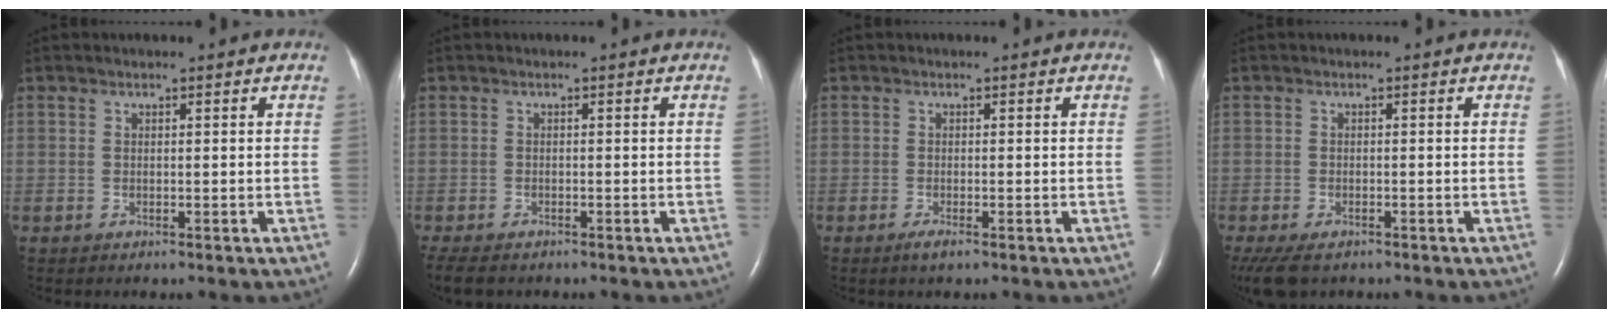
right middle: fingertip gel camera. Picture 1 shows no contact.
{"total": 5.1, "force": [-4.1, 2.0, 2.4], "torque": [-0.041, -0.012, -0.063]}
{"total": 1.3, "force": [-0.8, 0.1, 1.0], "torque": [-0.025, -0.005, -0.017]}
{"total": 6.9, "force": [-4.8, 3.3, 3.7], "torque": [-0.082, -0.013, -0.078]}